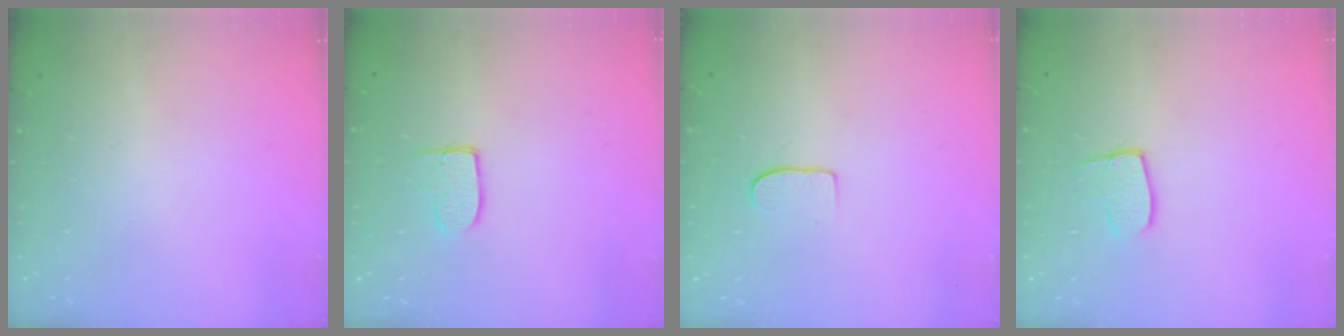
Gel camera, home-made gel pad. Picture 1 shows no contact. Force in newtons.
{"total": 6.2, "press": 6.2, "slide": 0.4}
{"total": 6.6, "press": 6.6, "slide": 0.7}
{"total": 7.7, "press": 7.7, "slide": 0.7}